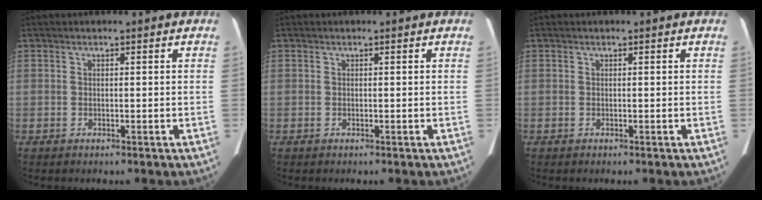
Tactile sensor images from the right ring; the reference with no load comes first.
{"total": 0.0}
{"total": 0.0}